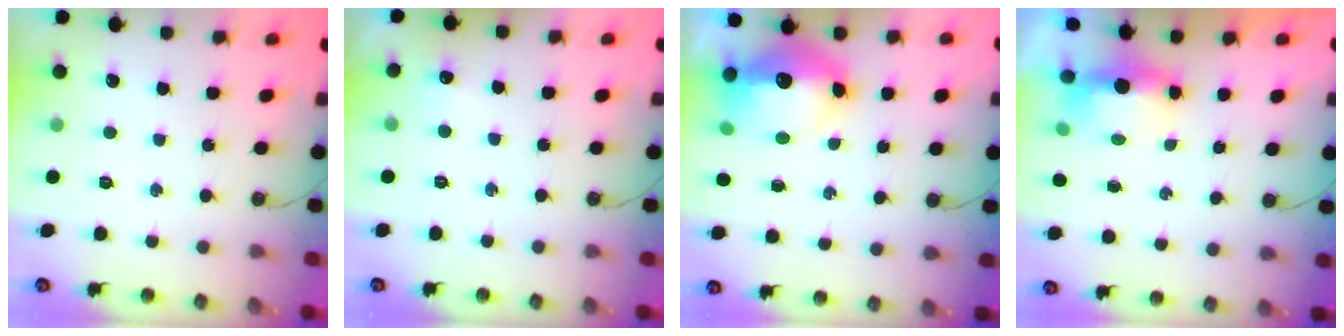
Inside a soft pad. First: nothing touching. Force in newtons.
{"total": 4.9, "press": 4.9, "slide": 0.7}
{"total": 13.8, "press": 13.7, "slide": 1.4}
{"total": 6.1, "press": 5.3, "slide": 3.0}